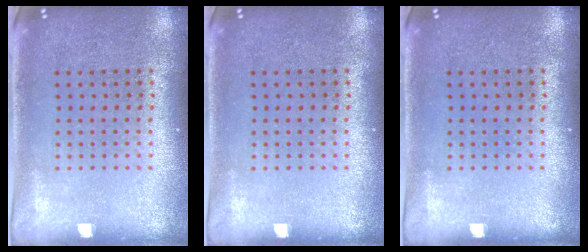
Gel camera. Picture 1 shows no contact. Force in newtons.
{"total": 0.0}
{"total": 0.0}